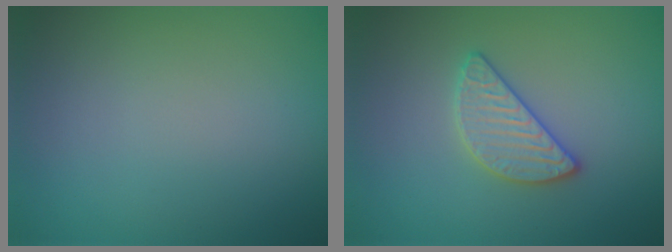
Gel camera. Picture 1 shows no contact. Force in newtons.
{"total": 2.8, "press": 2.7, "slide": 0.5}